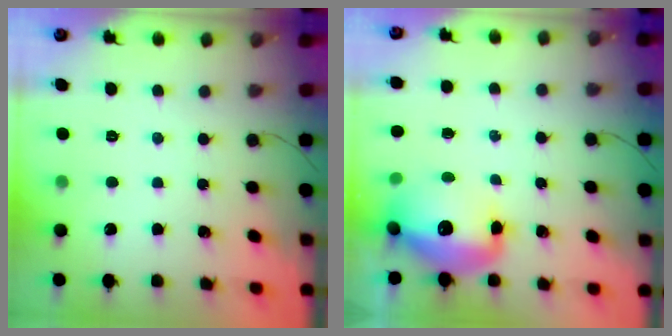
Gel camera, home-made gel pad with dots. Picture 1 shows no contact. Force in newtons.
{"total": 14.3, "press": 13.8, "slide": 3.8}